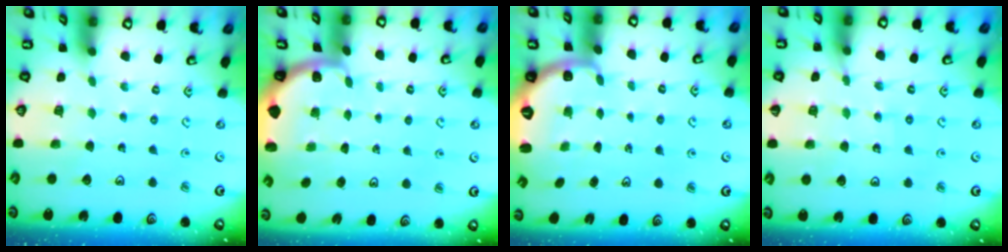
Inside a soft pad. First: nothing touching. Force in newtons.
{"total": 1.4, "press": 1.4, "slide": 0.1}
{"total": 2.8, "press": 1.7, "slide": 2.1}
{"total": 6.9, "press": 6.7, "slide": 1.7}